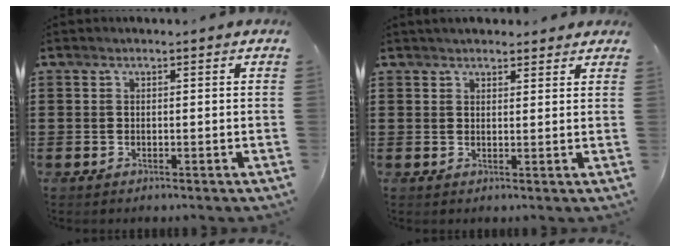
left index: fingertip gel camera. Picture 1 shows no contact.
{"total": 2.3, "force": [2.1, 0.6, 0.4], "torque": [-0.011, 0.001, 0.040]}